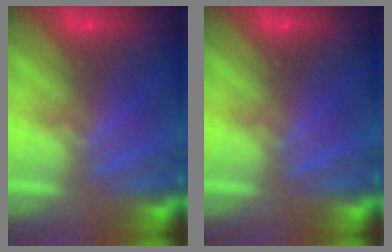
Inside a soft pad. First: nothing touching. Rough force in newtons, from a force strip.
{"total": 0.0}